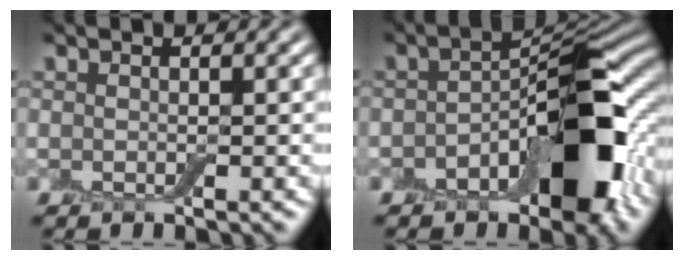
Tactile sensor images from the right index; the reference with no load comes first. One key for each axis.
{"total": 9.7, "fx": -4.0, "fy": 4.5, "fz": 7.6, "tx": -0.110, "ty": 0.011, "tz": -0.076}